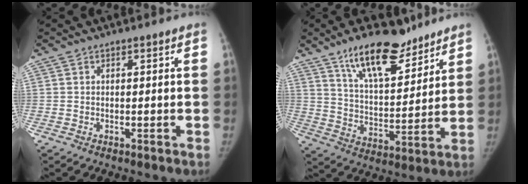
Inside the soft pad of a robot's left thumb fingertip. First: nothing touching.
{"total": 15.6, "force": [11.0, 6.1, 9.2], "torque": [-0.120, -0.064, 0.193]}